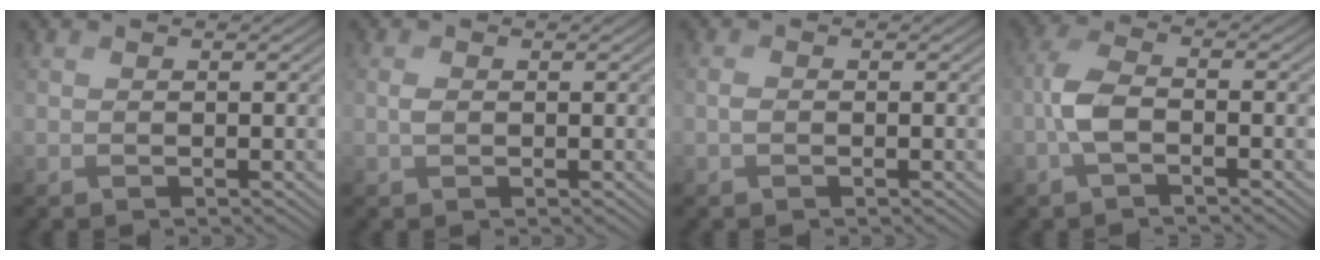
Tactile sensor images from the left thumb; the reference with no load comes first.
{"total": 0.9, "force": [0.5, 0.3, 0.7], "torque": [-0.016, 0.007, 0.009]}
{"total": 0.6, "force": [0.1, 0.2, 0.5], "torque": [-0.012, 0.007, 0.000]}
{"total": 4.2, "force": [-1.2, 1.6, 3.7], "torque": [-0.089, 0.013, -0.034]}